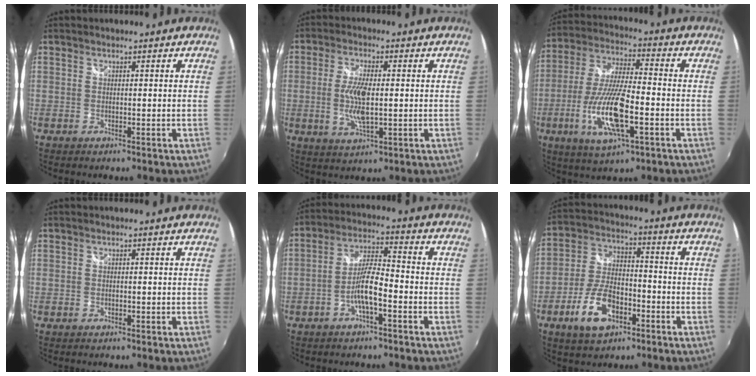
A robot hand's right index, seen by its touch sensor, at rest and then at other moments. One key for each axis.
{"total": 7.4, "fx": -0.6, "fy": 2.3, "fz": 7.0, "tx": -0.139, "ty": -0.006, "tz": -0.011}
{"total": 16.1, "fx": -5.4, "fy": 4.7, "fz": 14.4, "tx": -0.301, "ty": -0.016, "tz": -0.100}
{"total": 0.0}
{"total": 6.9, "fx": -3.1, "fy": 1.2, "fz": 6.0, "tx": -0.123, "ty": 0.009, "tz": -0.057}
{"total": 11.7, "fx": -5.7, "fy": 6.0, "fz": 8.2, "tx": -0.171, "ty": 0.007, "tz": -0.100}